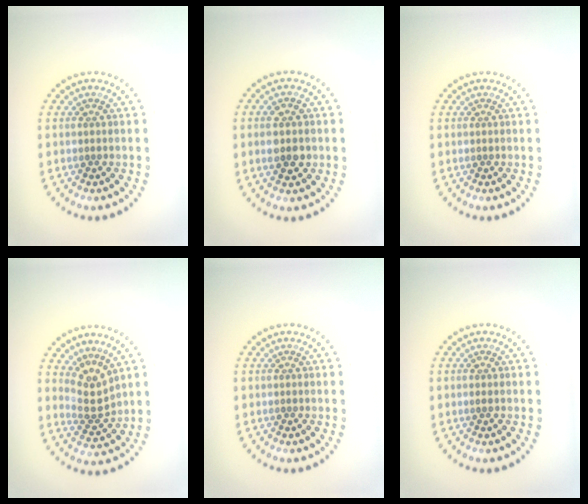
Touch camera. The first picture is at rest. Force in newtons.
{"total": 3.7, "press": 3.7, "slide": 0.1}
{"total": 0.0}
{"total": 2.9, "press": 2.1, "slide": 2.0}
{"total": 0.0}
{"total": 0.7, "press": 0.7, "slide": 0.1}